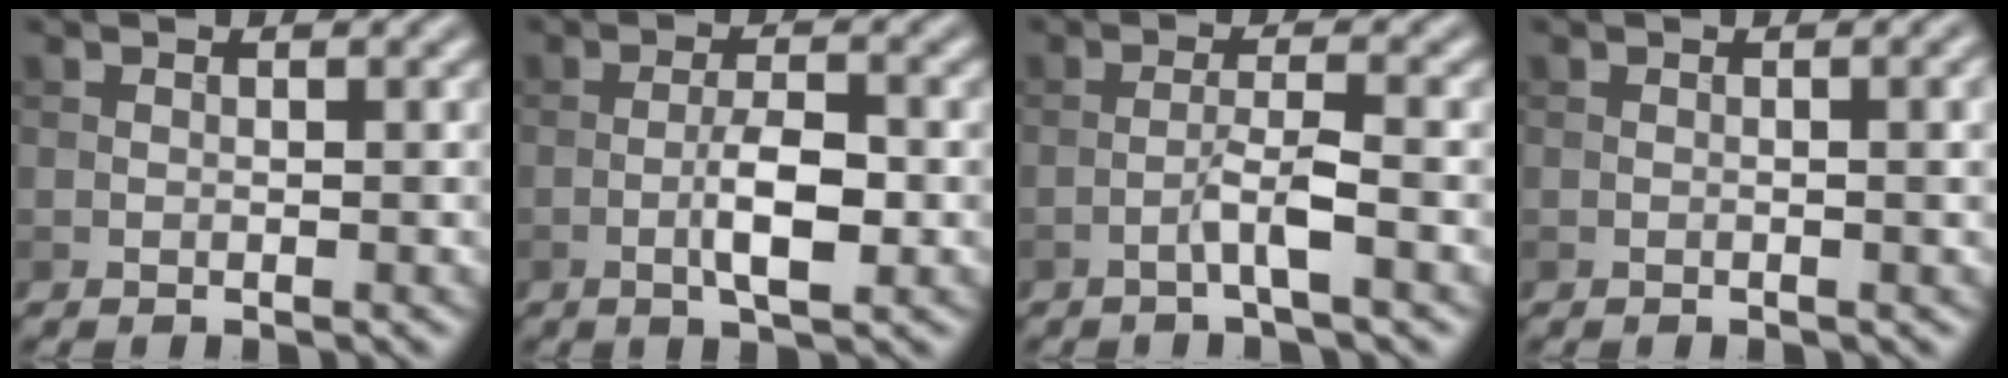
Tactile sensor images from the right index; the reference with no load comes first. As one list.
[{"total": 4.0, "force": [-1.1, 1.1, 3.7], "torque": [-0.069, 0.002, -0.022]}, {"total": 2.5, "force": [-1.3, 0.0, 2.2], "torque": [-0.042, 0.010, -0.028]}, {"total": 2.3, "force": [0.1, 0.7, 2.2], "torque": [-0.024, 0.003, -0.001]}]